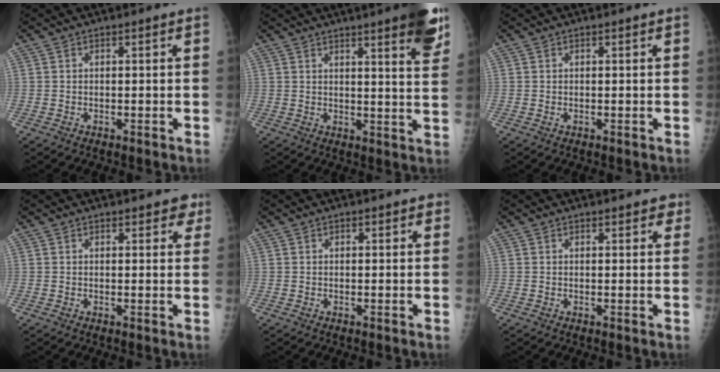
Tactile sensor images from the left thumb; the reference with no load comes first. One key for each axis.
{"total": 11.3, "fx": 7.1, "fy": 1.4, "fz": 8.7, "tx": -0.091, "ty": -0.032, "tz": 0.079}
{"total": 0.0}
{"total": 3.1, "fx": 2.1, "fy": 1.5, "fz": 1.6, "tx": 0.008, "ty": -0.006, "tz": 0.022}
{"total": 1.1, "fx": 0.6, "fy": 0.6, "fz": 0.7, "tx": 0.001, "ty": 0.000, "tz": 0.004}
{"total": 2.4, "fx": 1.7, "fy": 1.1, "fz": 1.3, "tx": 0.004, "ty": -0.003, "tz": 0.015}